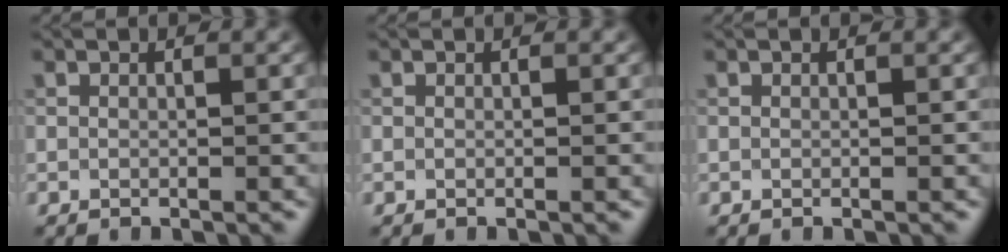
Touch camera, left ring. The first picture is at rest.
{"total": 0.0}
{"total": 0.0}